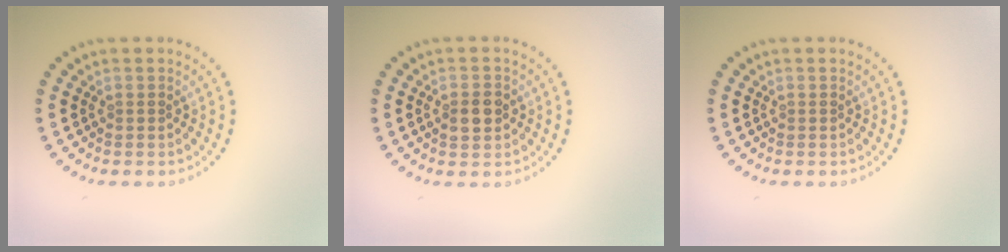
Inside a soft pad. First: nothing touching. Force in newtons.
{"total": 2.7, "press": 2.7, "slide": 0.2}
{"total": 0.0}